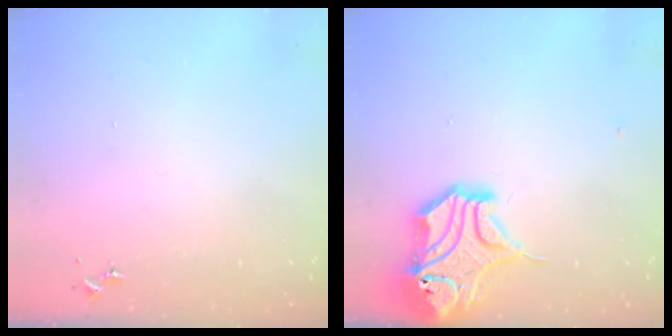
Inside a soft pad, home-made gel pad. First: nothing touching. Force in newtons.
{"total": 16.6, "press": 16.5, "slide": 2.1}